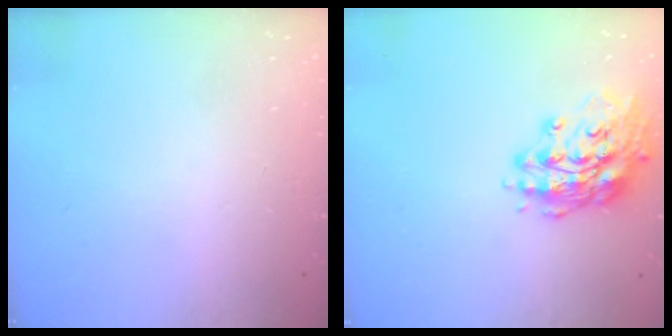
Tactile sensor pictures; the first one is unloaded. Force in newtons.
{"total": 15.0, "press": 14.7, "slide": 2.6}